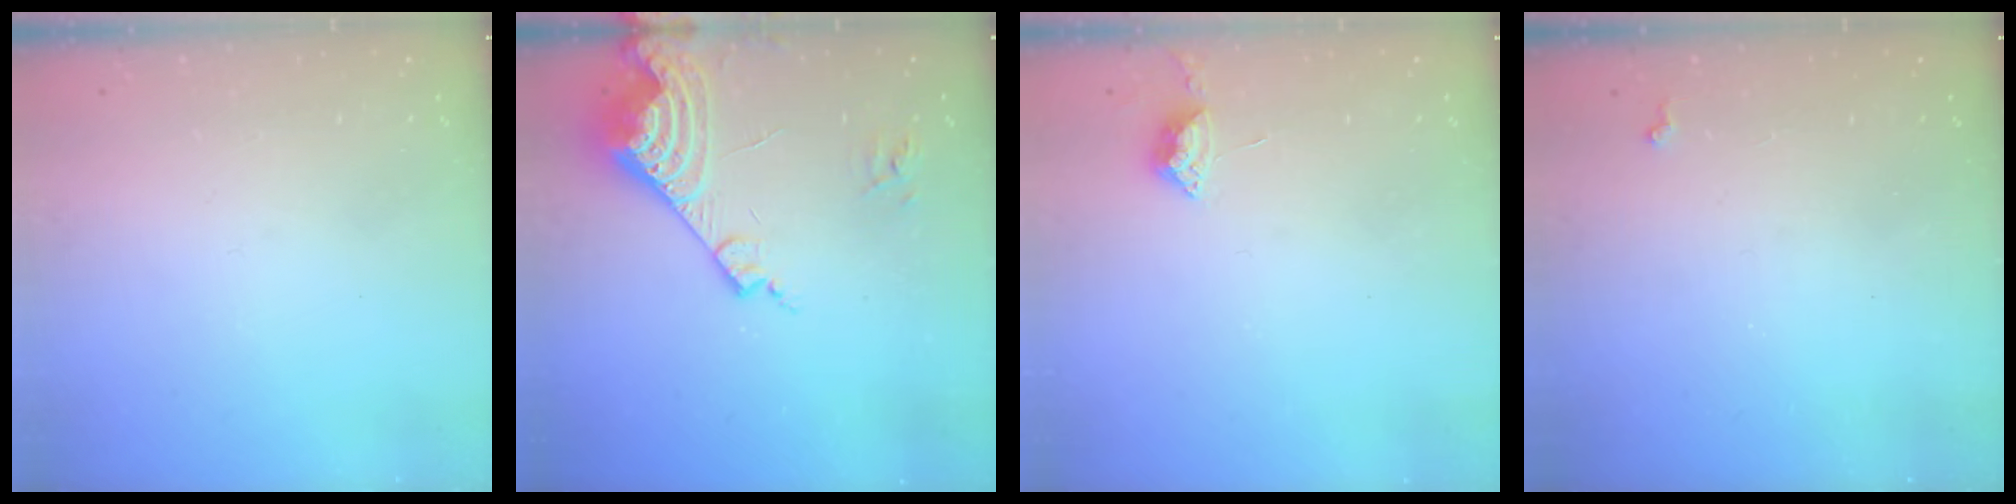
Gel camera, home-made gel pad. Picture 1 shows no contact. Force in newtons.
{"total": 14.7, "press": 14.7, "slide": 1.4}
{"total": 3.9, "press": 3.9, "slide": 0.5}
{"total": 0.8, "press": 0.8, "slide": 0.3}